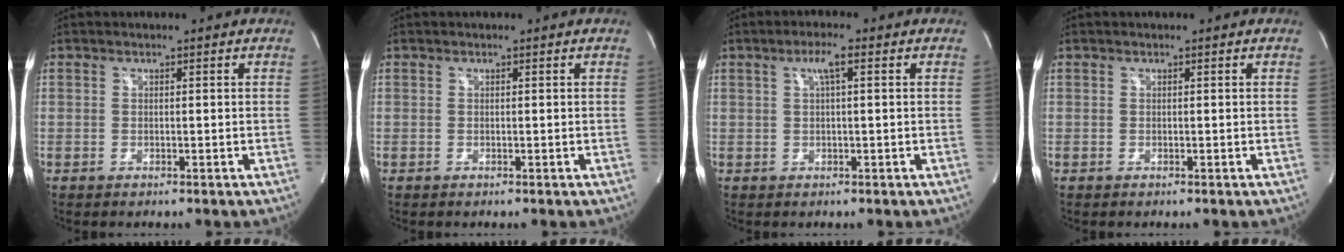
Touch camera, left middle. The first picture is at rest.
{"total": 0.0}
{"total": 2.8, "force": [1.2, 0.2, 2.5], "torque": [-0.049, 0.008, 0.018]}
{"total": 0.0}